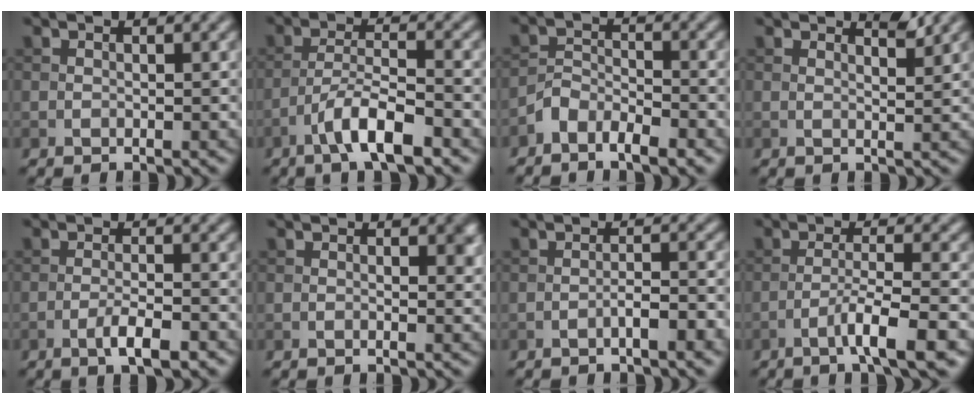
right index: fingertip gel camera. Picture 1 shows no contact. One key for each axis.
{"total": 5.4, "fx": -3.3, "fy": 1.2, "fz": 4.1, "tx": -0.073, "ty": 0.006, "tz": -0.064}
{"total": 3.2, "fx": -2.3, "fy": 1.4, "fz": 1.7, "tx": -0.029, "ty": 0.006, "tz": -0.051}
{"total": 1.5, "fx": 1.3, "fy": 0.1, "fz": 0.7, "tx": -0.009, "ty": -0.003, "tz": 0.021}
{"total": 3.3, "fx": -1.7, "fy": 0.7, "fz": 2.7, "tx": -0.050, "ty": 0.002, "tz": -0.032}
{"total": 1.6, "fx": 0.3, "fy": 0.7, "fz": 1.4, "tx": -0.014, "ty": -0.003, "tz": 0.004}
{"total": 2.8, "fx": -1.2, "fy": 0.6, "fz": 2.5, "tx": -0.038, "ty": 0.008, "tz": -0.023}
{"total": 4.8, "fx": -2.4, "fy": 0.5, "fz": 4.1, "tx": -0.065, "ty": 0.007, "tz": -0.048}